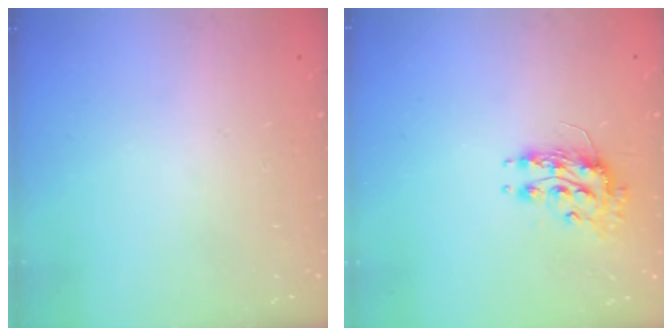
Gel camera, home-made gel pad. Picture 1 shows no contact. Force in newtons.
{"total": 8.5, "press": 8.5, "slide": 0.6}